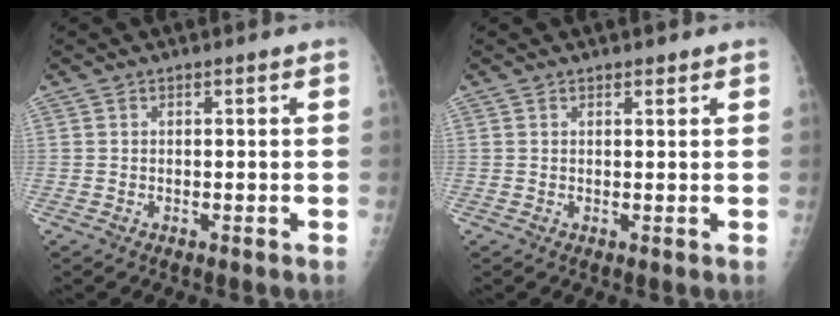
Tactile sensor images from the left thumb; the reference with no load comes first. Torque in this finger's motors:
{"motor_torque": [0.14, 0.29, -0.16, -0.09, 0.00]}